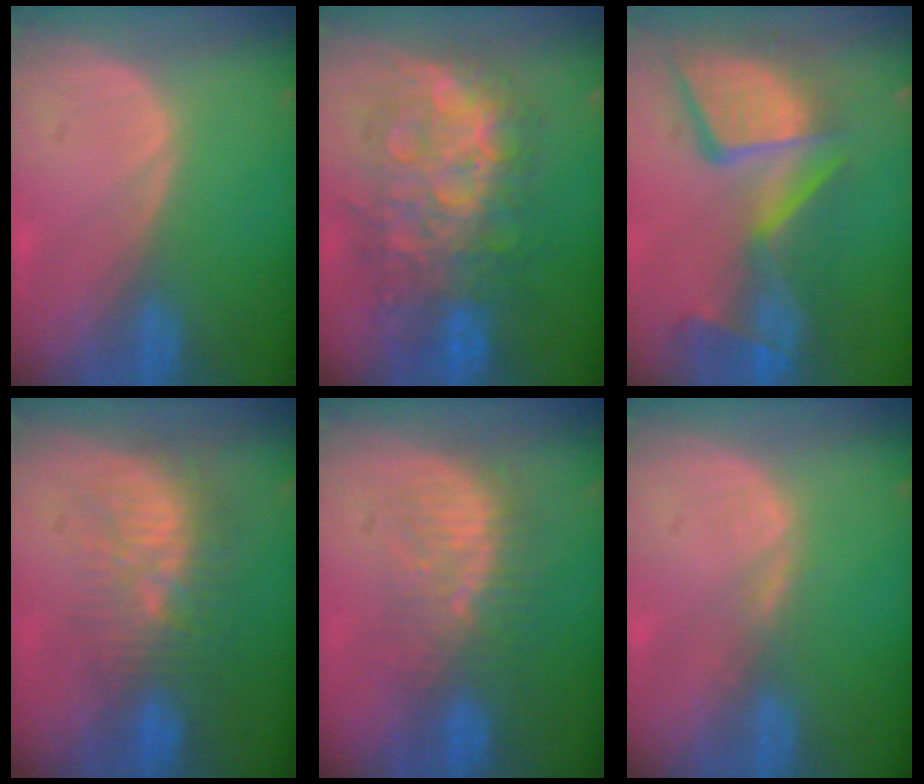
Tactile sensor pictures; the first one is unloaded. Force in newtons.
{"total": 12.4, "press": 12.3, "slide": 1.2}
{"total": 13.7, "press": 11.2, "slide": 8.0}
{"total": 9.6, "press": 8.9, "slide": 3.6}
{"total": 8.4, "press": 7.8, "slide": 3.0}
{"total": 1.1, "press": 1.1, "slide": 0.2}